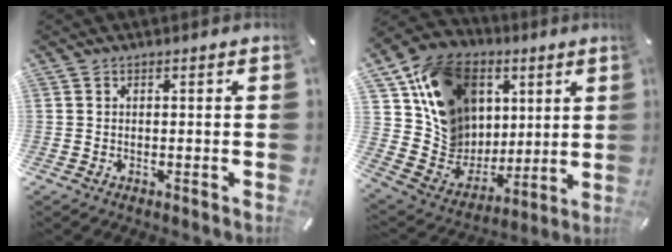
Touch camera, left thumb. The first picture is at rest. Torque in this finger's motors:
{"motor_torque": [1.45, 1.39, 1.04, -0.03, 0.26]}